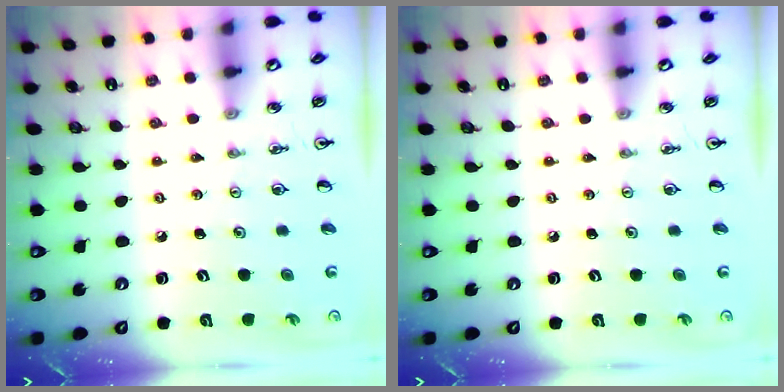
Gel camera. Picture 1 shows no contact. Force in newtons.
{"total": 0.0}